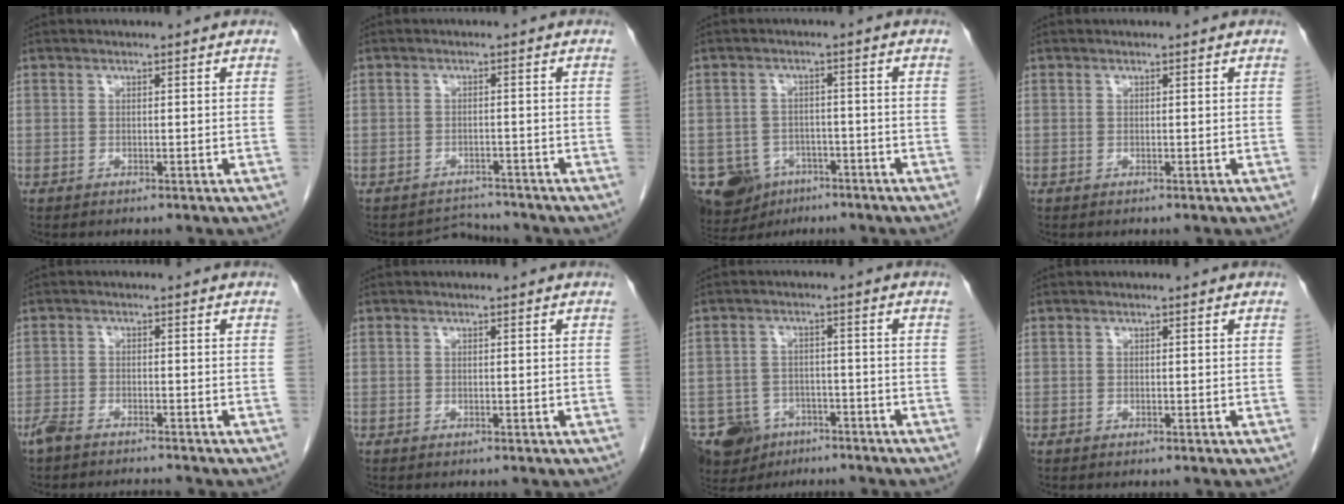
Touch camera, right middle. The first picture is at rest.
{"total": 2.9, "force": [-2.5, 0.4, -1.3], "torque": [0.020, 0.002, -0.038]}
{"total": 9.4, "force": [-5.5, 6.9, 3.1], "torque": [-0.068, 0.003, -0.081]}
{"total": 0.0}
{"total": 5.7, "force": [-5.3, 0.5, 1.8], "torque": [-0.028, -0.008, -0.089]}
{"total": 0.0}
{"total": 9.6, "force": [-6.9, 6.1, 2.7], "torque": [-0.058, -0.001, -0.109]}
{"total": 0.0}